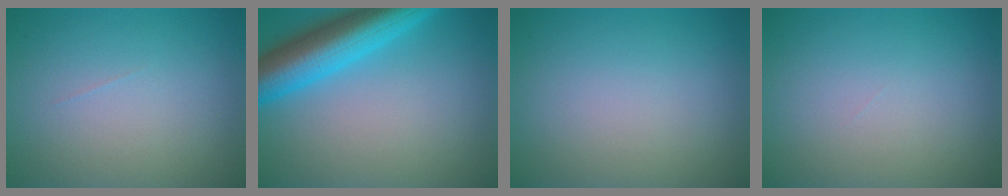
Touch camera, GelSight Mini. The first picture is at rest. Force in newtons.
{"total": 8.5, "press": 8.5, "slide": 0.6}
{"total": 0.0}
{"total": 0.0}